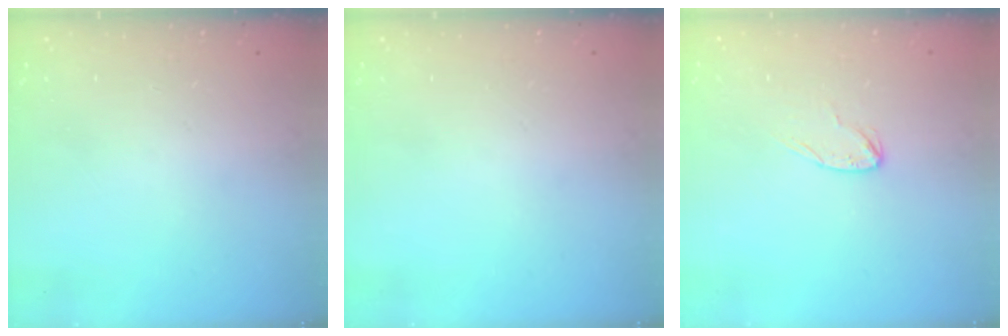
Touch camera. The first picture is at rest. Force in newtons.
{"total": 0.0}
{"total": 5.1, "press": 5.1, "slide": 0.4}